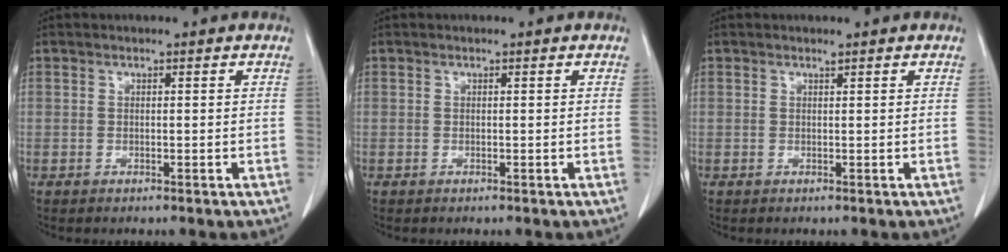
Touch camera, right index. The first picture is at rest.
{"total": 0.0}
{"total": 0.0}